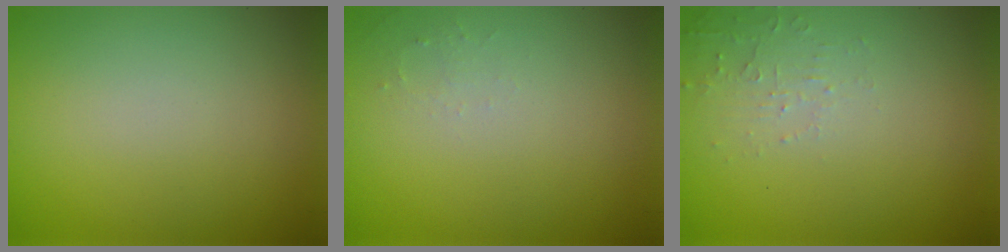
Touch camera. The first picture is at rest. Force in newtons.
{"total": 0.8, "press": 0.8, "slide": 0.3}
{"total": 1.5, "press": 1.5, "slide": 0.3}